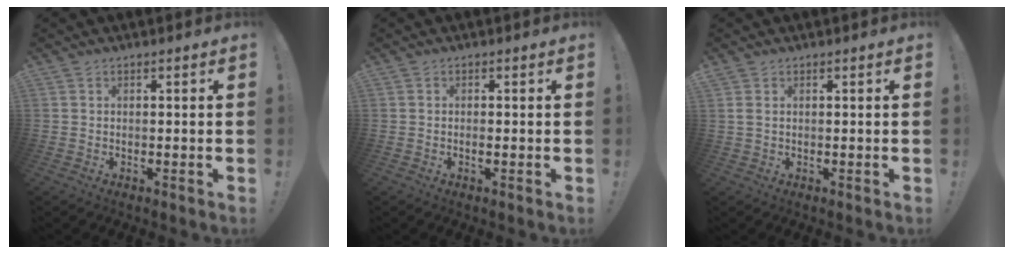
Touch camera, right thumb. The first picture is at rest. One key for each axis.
{"total": 1.0, "fx": -0.6, "fy": 0.3, "fz": 0.8, "tx": -0.018, "ty": 0.002, "tz": -0.009}
{"total": 1.2, "fx": 0.5, "fy": 0.5, "fz": 1.0, "tx": -0.016, "ty": -0.002, "tz": 0.008}